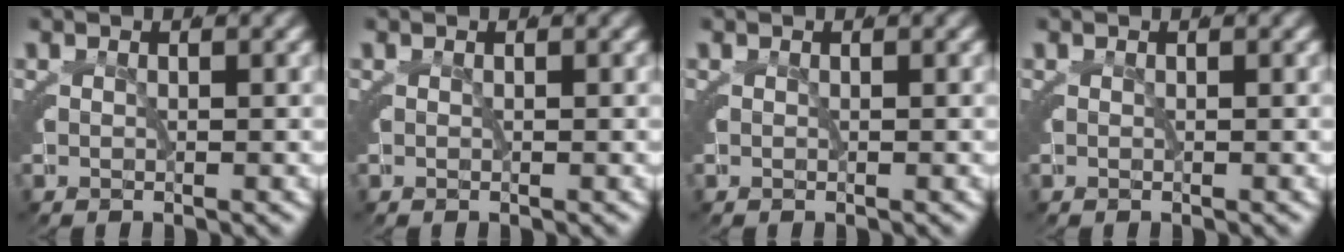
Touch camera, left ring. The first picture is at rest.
{"total": 0.0}
{"total": 0.0}
{"total": 0.0}